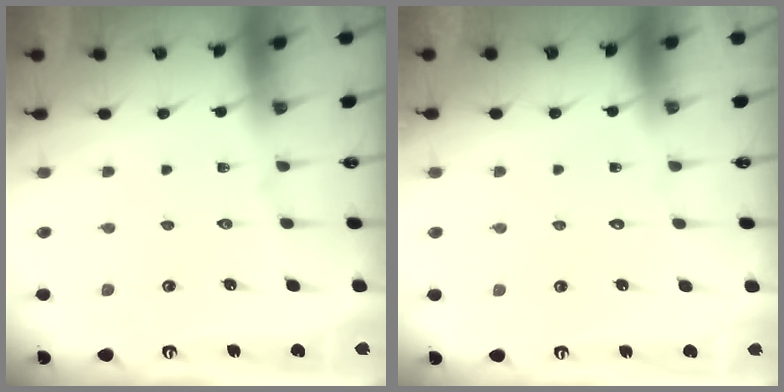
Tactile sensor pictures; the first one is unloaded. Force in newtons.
{"total": 1.6, "press": 1.6, "slide": 0.1}